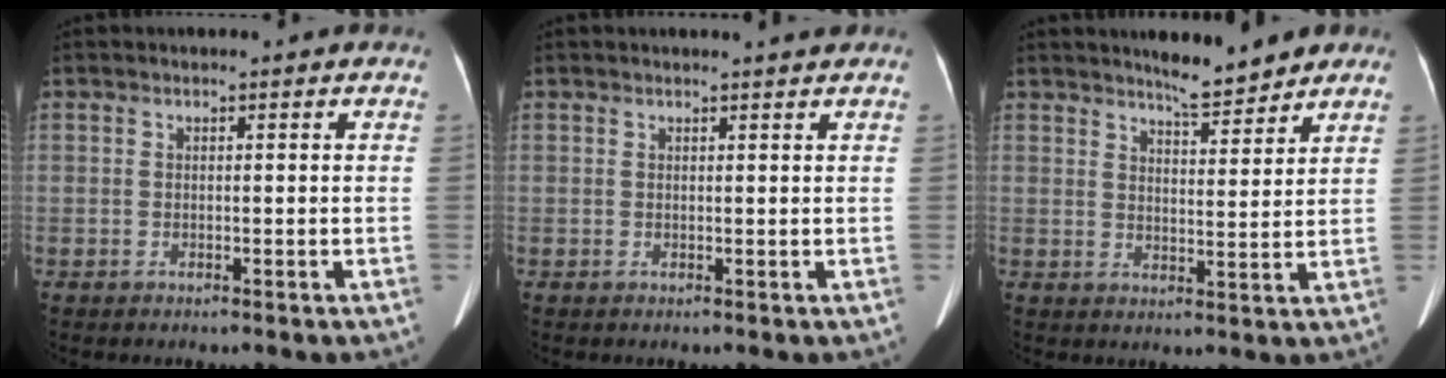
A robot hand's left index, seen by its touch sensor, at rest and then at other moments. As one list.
[{"total": 1.6, "force": [1.5, -0.4, 0.5], "torque": [-0.010, -0.002, 0.020]}, {"total": 6.3, "force": [5.6, 1.1, 2.7], "torque": [-0.042, -0.001, 0.084]}]